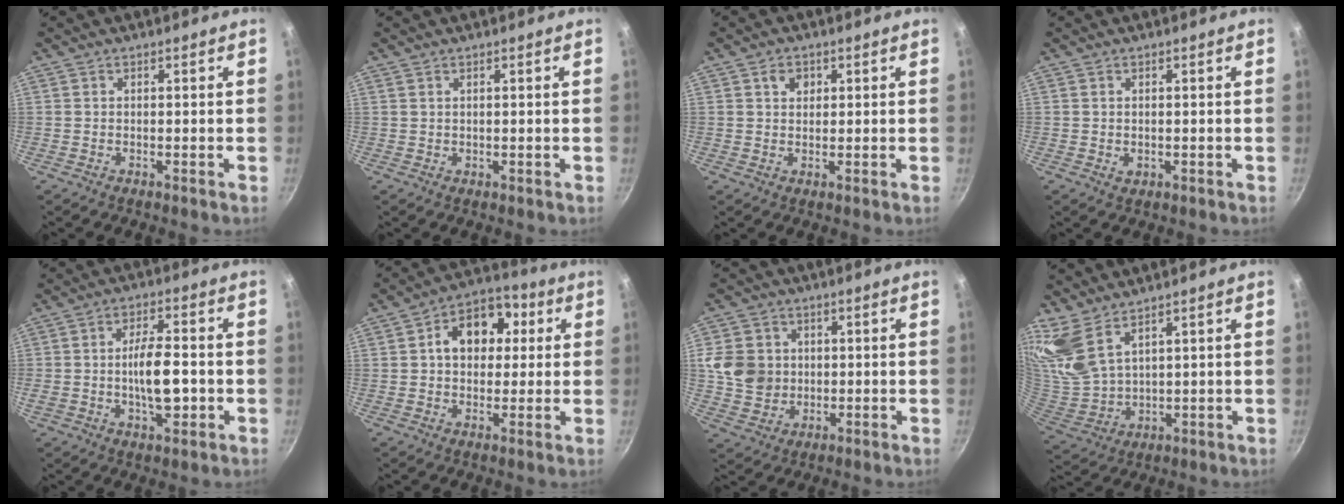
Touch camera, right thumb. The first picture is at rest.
{"total": 0.8, "force": [0.6, 0.4, 0.3], "torque": [0.000, -0.006, 0.009]}
{"total": 2.9, "force": [1.1, 2.3, 1.4], "torque": [-0.008, -0.001, 0.016]}
{"total": 1.2, "force": [0.1, 0.8, 0.8], "torque": [-0.011, -0.002, 0.002]}
{"total": 9.7, "force": [-1.4, 4.5, 8.5], "torque": [-0.129, 0.021, -0.022]}
{"total": 12.6, "force": [2.6, 9.3, 8.1], "torque": [-0.080, 0.019, 0.023]}
{"total": 9.6, "force": [0.9, 8.7, 4.0], "torque": [-0.047, -0.003, 0.021]}
{"total": 10.6, "force": [7.4, 4.7, 5.9], "torque": [-0.117, -0.052, 0.169]}